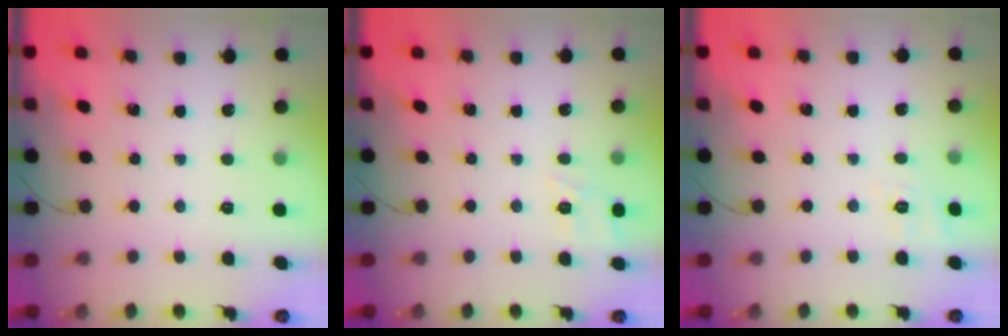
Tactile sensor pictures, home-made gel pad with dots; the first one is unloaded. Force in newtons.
{"total": 9.4, "press": 9.3, "slide": 1.5}
{"total": 2.6, "press": 1.5, "slide": 2.1}